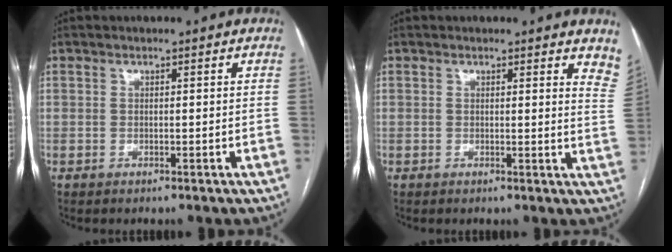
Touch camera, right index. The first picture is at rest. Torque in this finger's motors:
{"motor_torque": [-0.10, 0.05, 0.00, 0.00]}